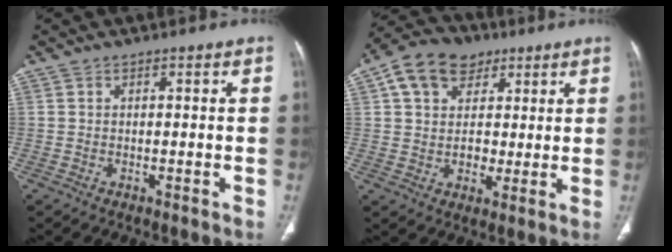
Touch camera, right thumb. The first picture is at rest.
{"total": 13.2, "force": [5.4, 9.9, 6.8], "torque": [-0.089, 0.001, 0.088]}